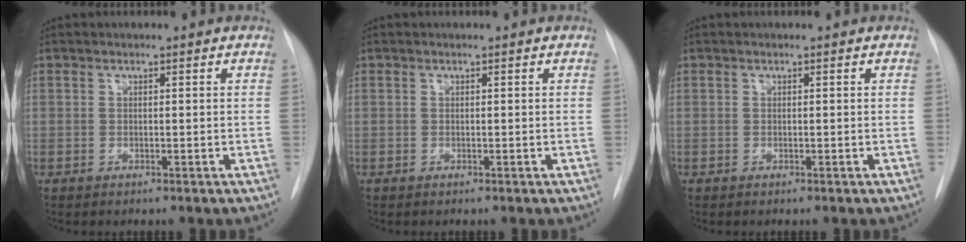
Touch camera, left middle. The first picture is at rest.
{"total": 0.0}
{"total": 0.0}